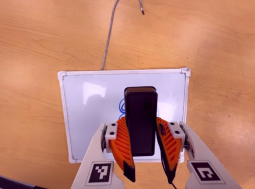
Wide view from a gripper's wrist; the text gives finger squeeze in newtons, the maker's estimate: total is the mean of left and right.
{"total": 7.9, "left": 6.6, "right": 9.1}